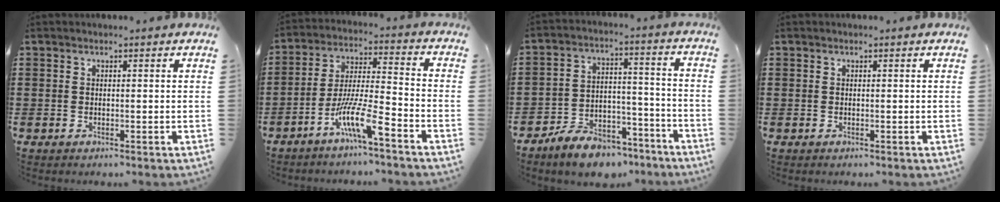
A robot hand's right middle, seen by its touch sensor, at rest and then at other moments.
{"total": 9.4, "force": [-6.4, 0.9, 6.9], "torque": [-0.139, -0.003, -0.124]}
{"total": 8.3, "force": [-7.5, 2.9, 2.1], "torque": [-0.035, 0.035, -0.144]}
{"total": 0.0}